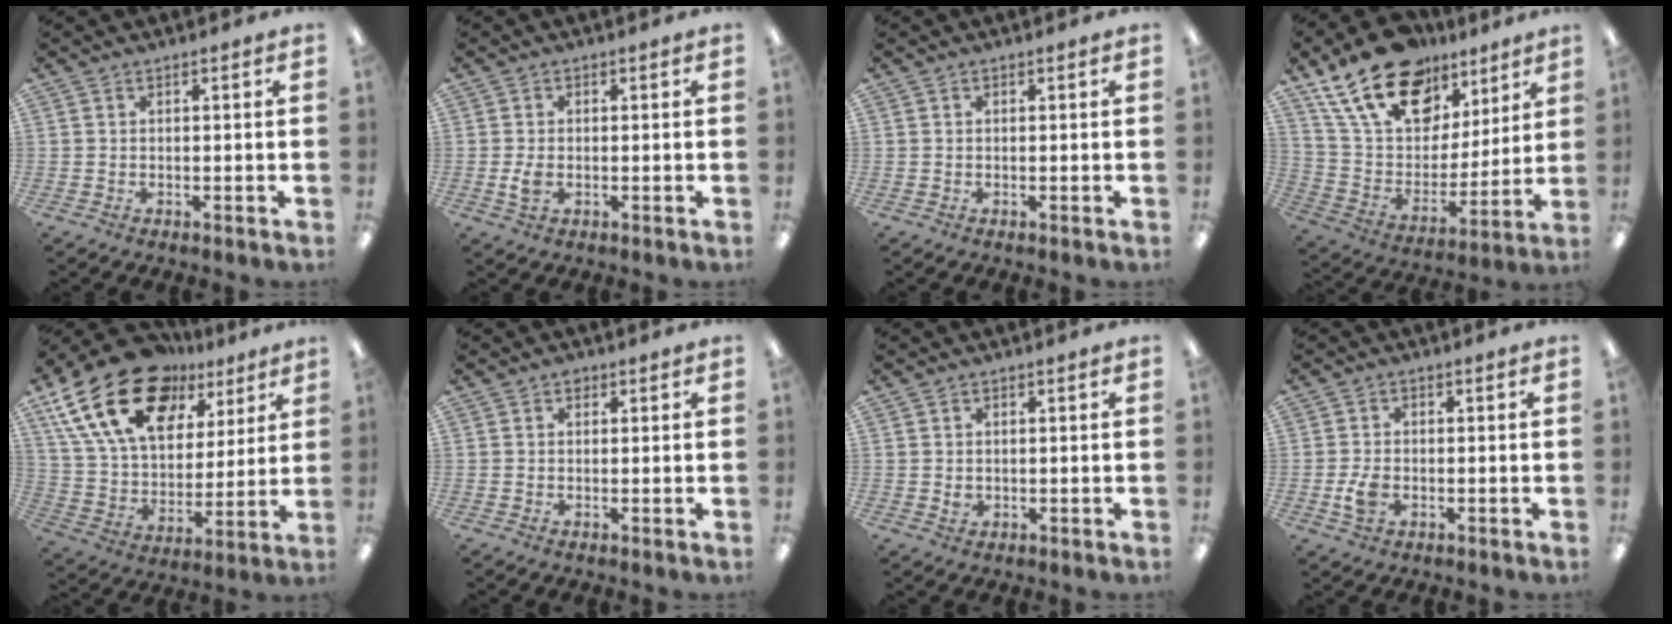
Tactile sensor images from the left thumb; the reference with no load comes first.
{"total": 3.1, "force": [-0.5, 2.0, 2.4], "torque": [-0.054, -0.002, -0.010]}
{"total": 0.0}
{"total": 21.6, "force": [14.5, 12.3, 10.3], "torque": [-0.186, -0.077, 0.265]}
{"total": 23.2, "force": [13.1, 14.0, 13.0], "torque": [-0.251, -0.061, 0.237]}
{"total": 1.2, "force": [0.5, 0.9, 0.7], "torque": [-0.007, -0.001, 0.008]}
{"total": 1.6, "force": [0.3, 1.4, 0.9], "torque": [-0.008, 0.001, 0.003]}
{"total": 4.6, "force": [-1.2, 3.1, 3.1], "torque": [-0.056, 0.002, -0.024]}